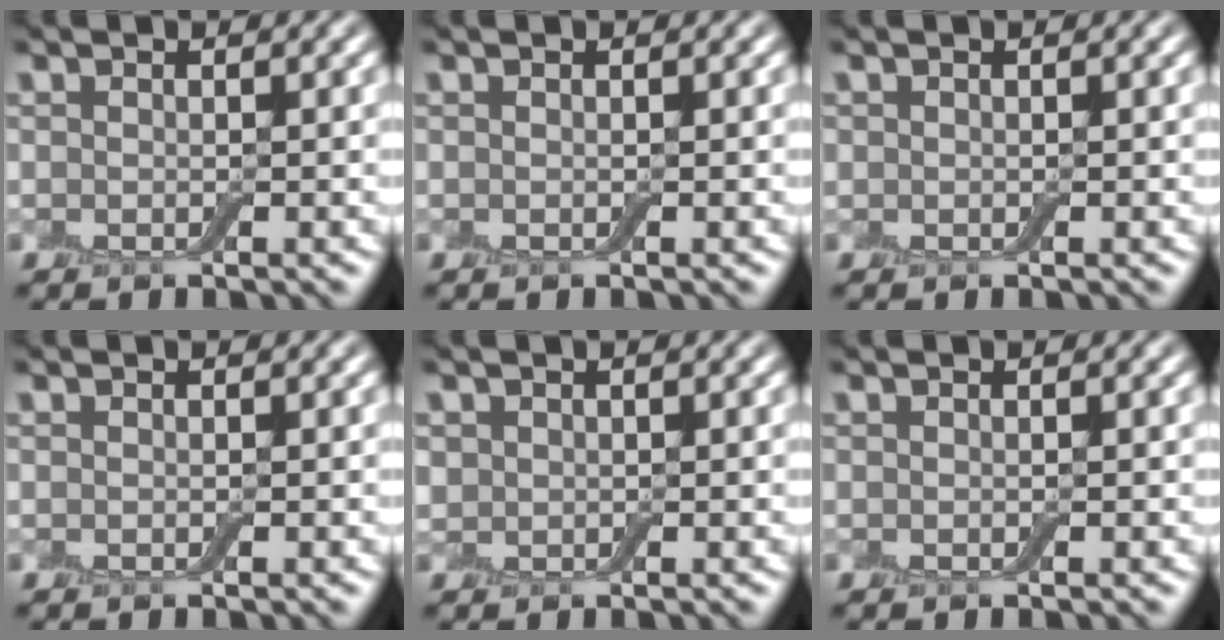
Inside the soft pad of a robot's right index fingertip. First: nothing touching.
{"total": 0.0}
{"total": 0.0}
{"total": 0.0}
{"total": 1.0, "force": [0.3, 0.9, 0.2], "torque": [-0.001, 0.000, 0.005]}
{"total": 0.0}